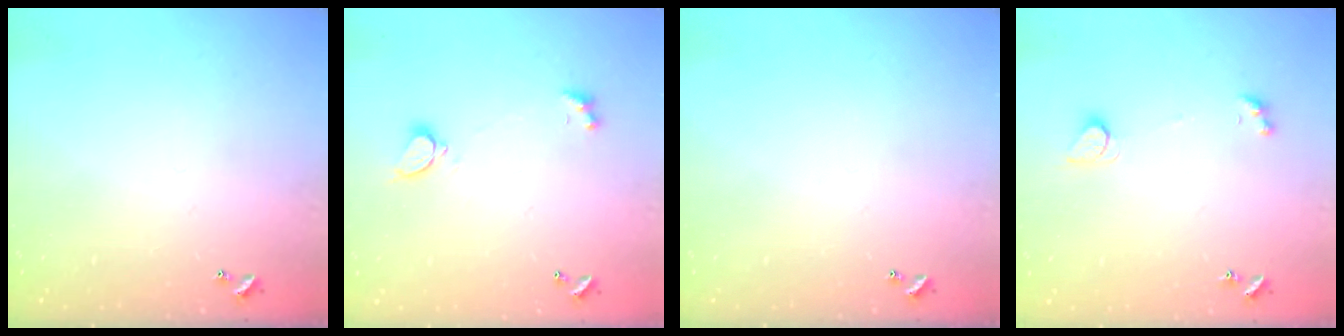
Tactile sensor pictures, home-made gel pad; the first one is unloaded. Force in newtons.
{"total": 2.3, "press": 2.2, "slide": 0.7}
{"total": 0.0}
{"total": 2.6, "press": 2.6, "slide": 0.5}